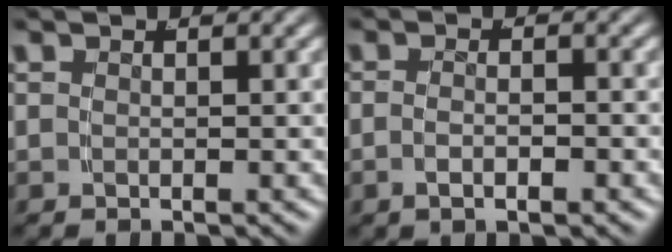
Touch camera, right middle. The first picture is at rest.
{"total": 1.8, "force": [-1.2, 0.2, 1.3], "torque": [-0.027, -0.004, -0.020]}